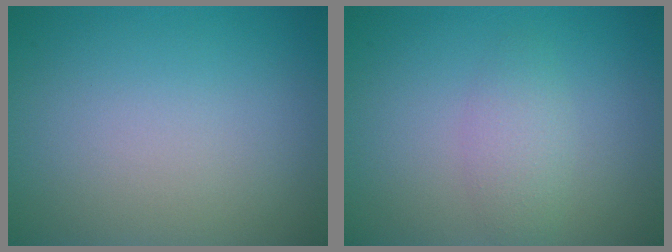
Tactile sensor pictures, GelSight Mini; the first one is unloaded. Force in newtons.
{"total": 2.0, "press": 2.0, "slide": 0.2}